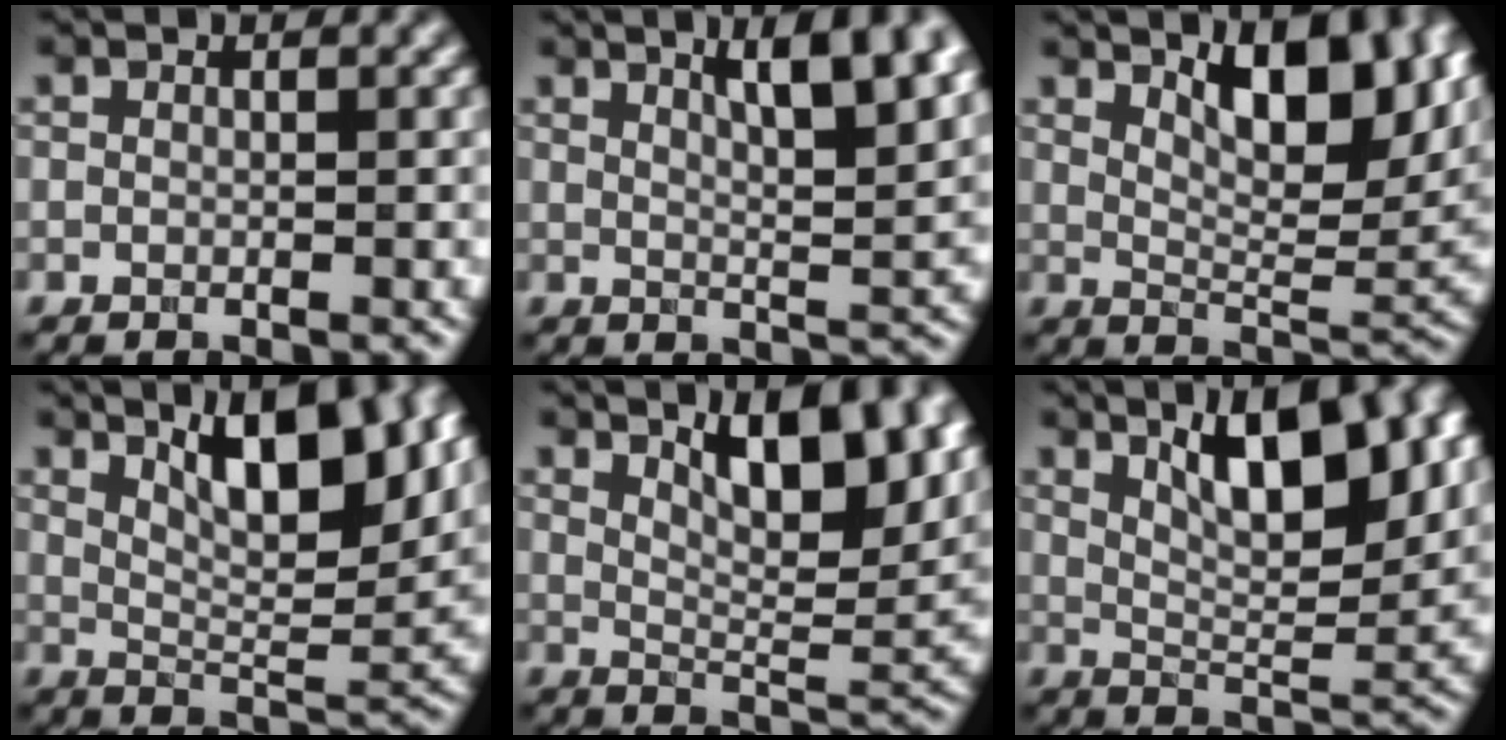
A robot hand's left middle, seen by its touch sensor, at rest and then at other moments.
{"total": 8.4, "force": [4.2, 2.4, 6.8], "torque": [-0.070, 0.021, 0.056]}
{"total": 9.8, "force": [4.6, 3.7, 7.9], "torque": [-0.112, 0.007, 0.070]}
{"total": 8.6, "force": [4.3, 2.6, 7.0], "torque": [-0.104, 0.001, 0.075]}
{"total": 8.9, "force": [4.8, 3.0, 6.9], "torque": [-0.098, 0.008, 0.072]}
{"total": 8.9, "force": [4.1, 2.8, 7.4], "torque": [-0.109, 0.004, 0.068]}